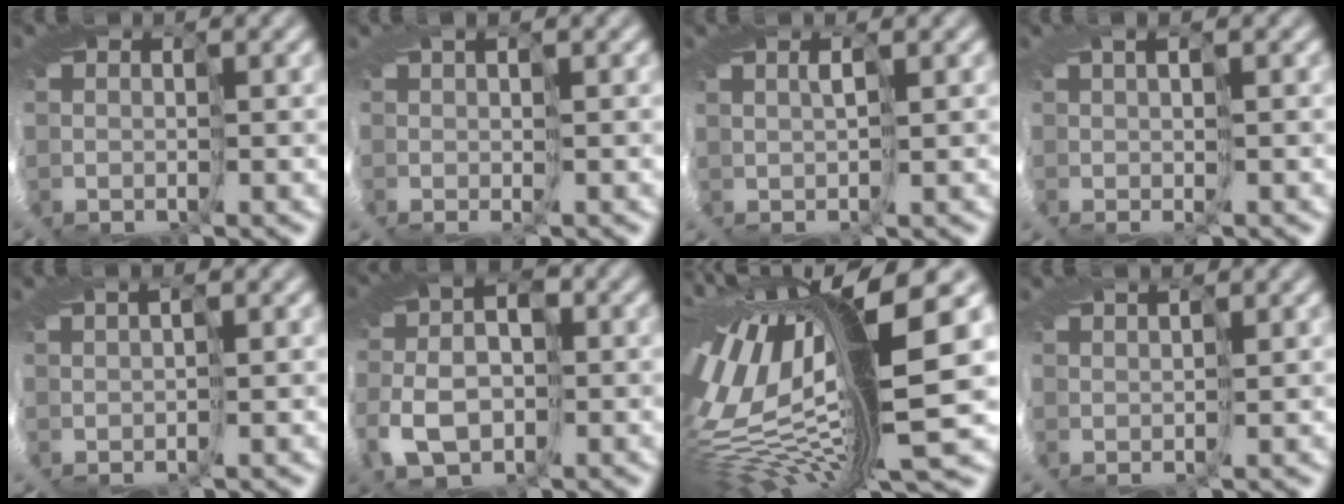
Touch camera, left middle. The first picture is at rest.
{"total": 2.4, "force": [0.3, -2.4, -0.4], "torque": [0.023, 0.006, -0.016]}
{"total": 2.8, "force": [0.7, -2.5, -1.1], "torque": [0.026, 0.013, -0.002]}
{"total": 2.7, "force": [0.1, -2.7, -0.4], "torque": [0.018, 0.004, -0.018]}
{"total": 1.9, "force": [0.1, -1.8, -0.6], "torque": [0.030, 0.010, -0.003]}
{"total": 4.4, "force": [-1.2, 2.6, 3.3], "torque": [-0.086, -0.007, -0.042]}
{"total": 14.4, "force": [2.0, 2.5, 14.1], "torque": [-0.283, -0.014, 0.025]}
{"total": 2.4, "force": [1.4, -1.7, -0.9], "torque": [0.025, 0.019, 0.005]}